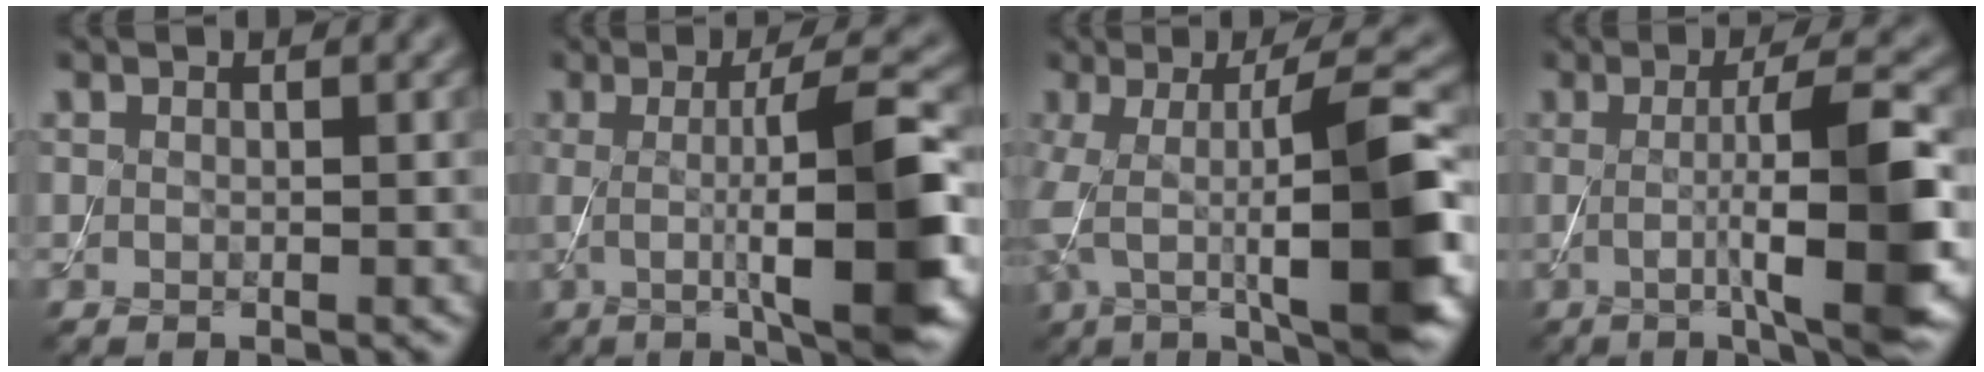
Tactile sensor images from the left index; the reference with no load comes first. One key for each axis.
{"total": 10.4, "fx": -0.7, "fy": 2.2, "fz": 10.1, "tx": -0.134, "ty": -0.005, "tz": -0.010}
{"total": 10.9, "fx": -1.8, "fy": 2.6, "fz": 10.5, "tx": -0.158, "ty": 0.010, "tz": -0.029}
{"total": 9.3, "fx": -0.8, "fy": 1.8, "fz": 9.1, "tx": -0.125, "ty": -0.002, "tz": -0.012}